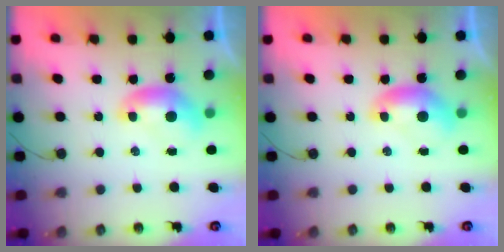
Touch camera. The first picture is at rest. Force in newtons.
{"total": 0.0}